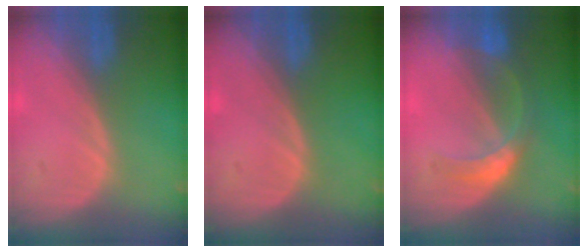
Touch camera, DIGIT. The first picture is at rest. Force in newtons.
{"total": 0.0}
{"total": 5.5, "press": 5.2, "slide": 2.0}